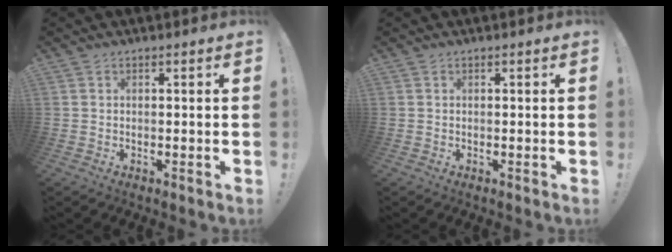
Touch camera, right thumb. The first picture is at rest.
{"total": 0.0}